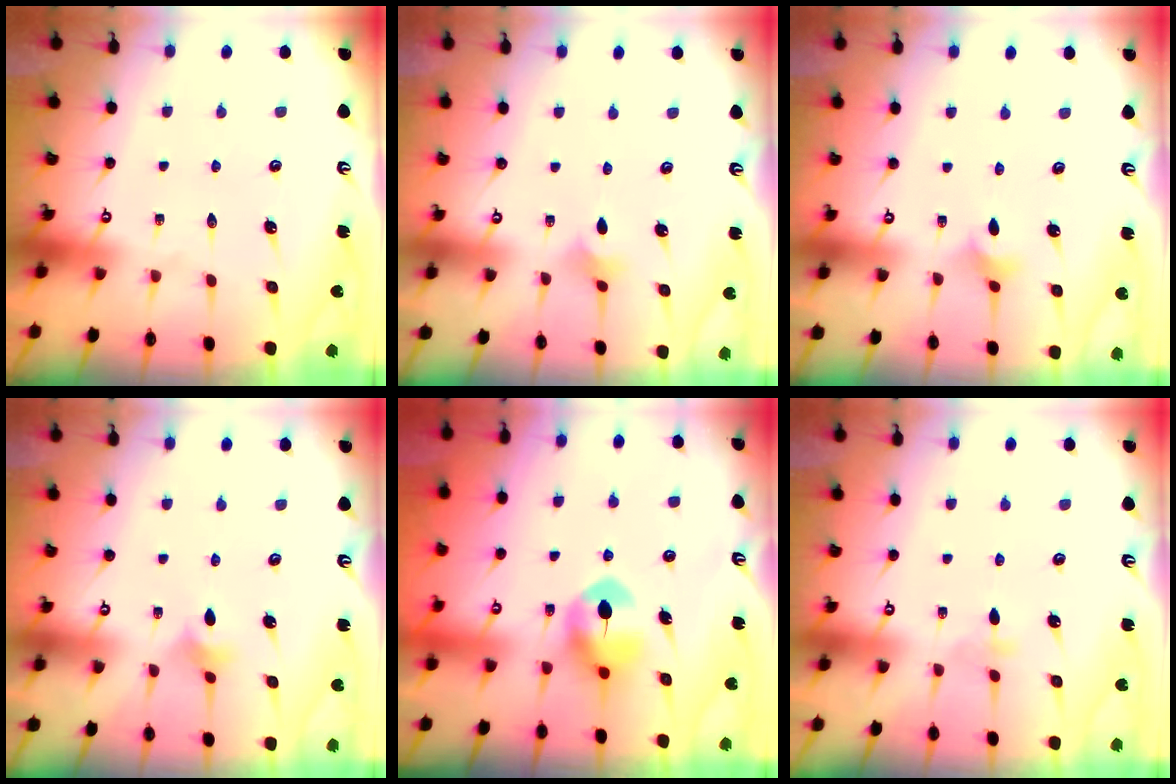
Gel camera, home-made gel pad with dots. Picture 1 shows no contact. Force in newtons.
{"total": 2.6, "press": 2.5, "slide": 0.5}
{"total": 2.8, "press": 2.8, "slide": 0.6}
{"total": 3.7, "press": 3.6, "slide": 0.9}
{"total": 8.7, "press": 8.7, "slide": 0.4}
{"total": 3.0, "press": 2.9, "slide": 0.6}